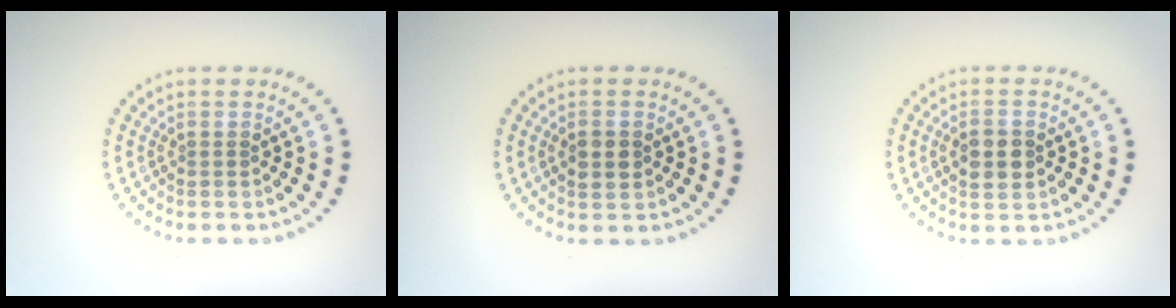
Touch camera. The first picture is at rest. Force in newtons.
{"total": 1.9, "press": 1.9, "slide": 0.1}
{"total": 2.8, "press": 2.8, "slide": 0.2}